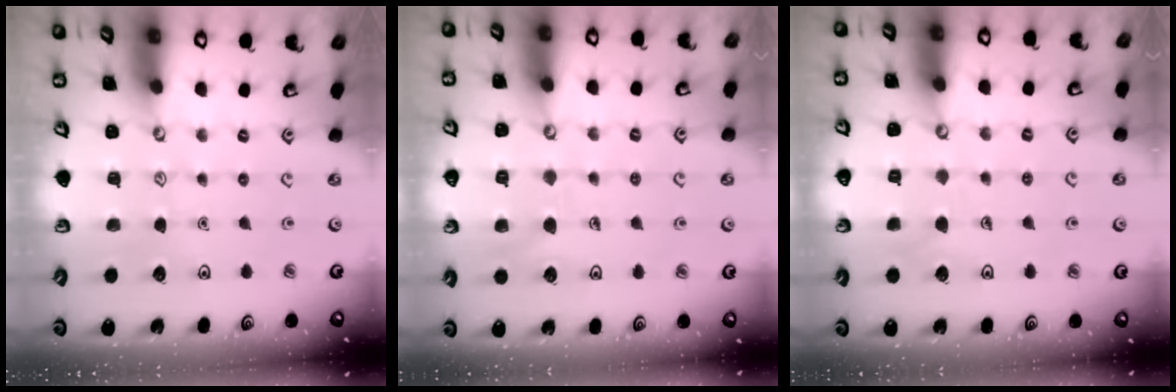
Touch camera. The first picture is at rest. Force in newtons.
{"total": 7.1, "press": 7.1, "slide": 0.3}
{"total": 4.9, "press": 4.8, "slide": 0.3}